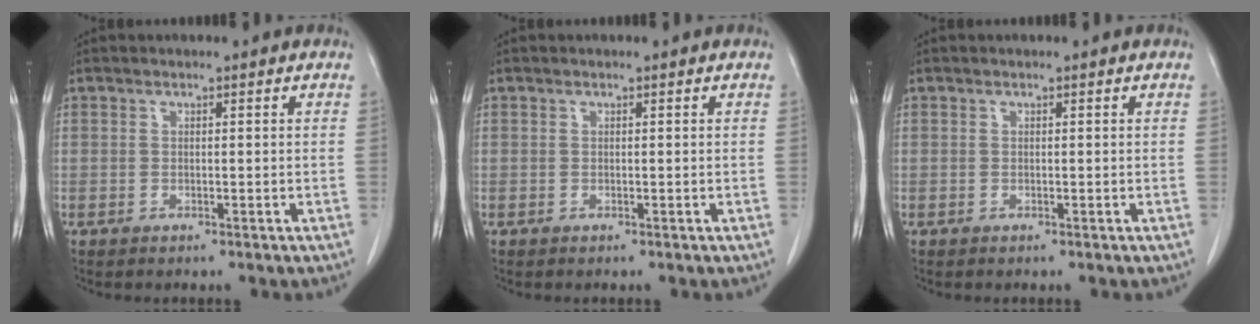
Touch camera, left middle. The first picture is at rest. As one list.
[{"total": 0.0}, {"total": 0.0}]